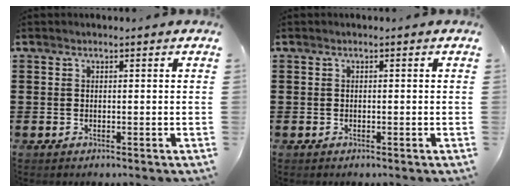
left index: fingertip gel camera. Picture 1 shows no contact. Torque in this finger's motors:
{"motor_torque": [-0.11, -0.02, -0.01, -0.01]}